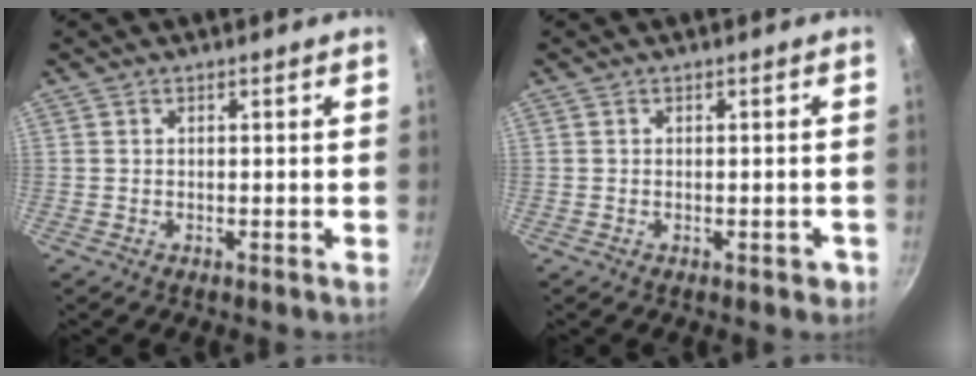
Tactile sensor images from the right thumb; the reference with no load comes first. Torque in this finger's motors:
{"motor_torque": [0.26, -0.15, 0.49, -0.05, 0.01]}